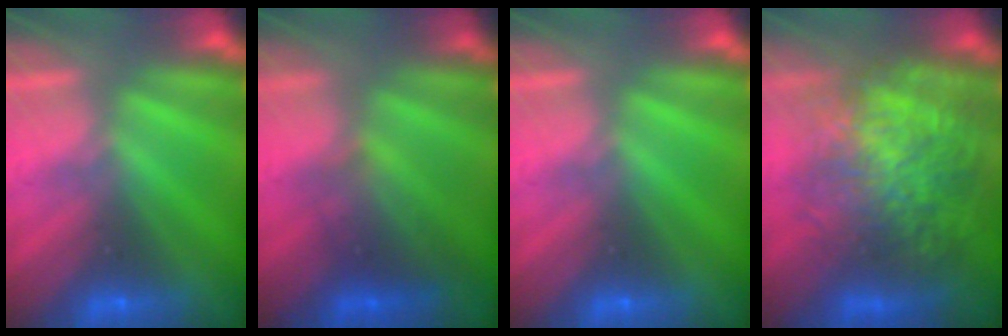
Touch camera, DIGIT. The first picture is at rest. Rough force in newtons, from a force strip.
{"total": 2.4}
{"total": 0.0}
{"total": 8.7}